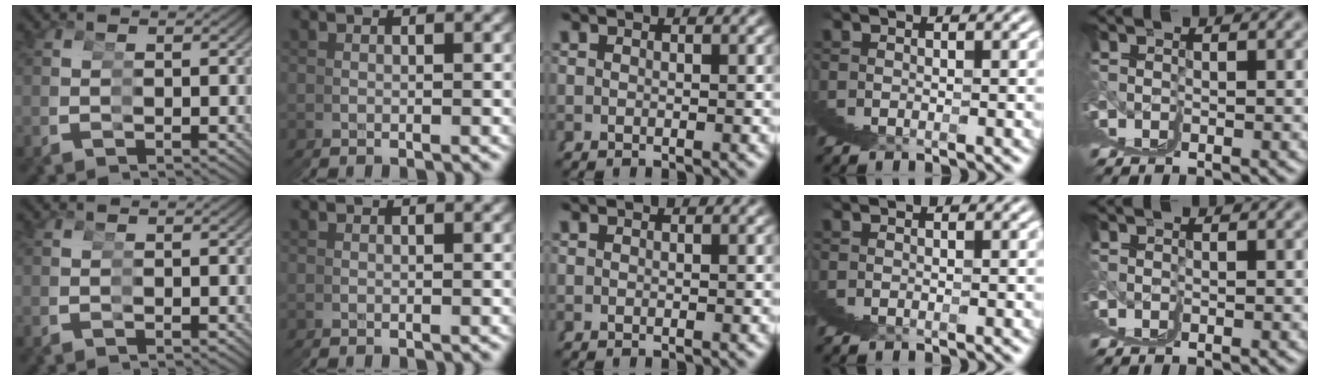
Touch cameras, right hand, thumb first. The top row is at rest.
{}